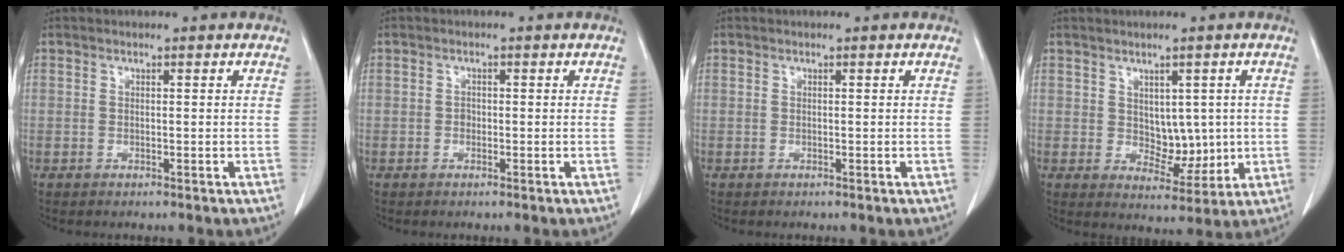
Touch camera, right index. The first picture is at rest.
{"total": 0.8, "force": [-0.2, 0.7, 0.4], "torque": [-0.003, 0.004, -0.005]}
{"total": 0.0}
{"total": 5.8, "force": [0.5, 3.7, 4.4], "torque": [-0.058, -0.003, 0.024]}